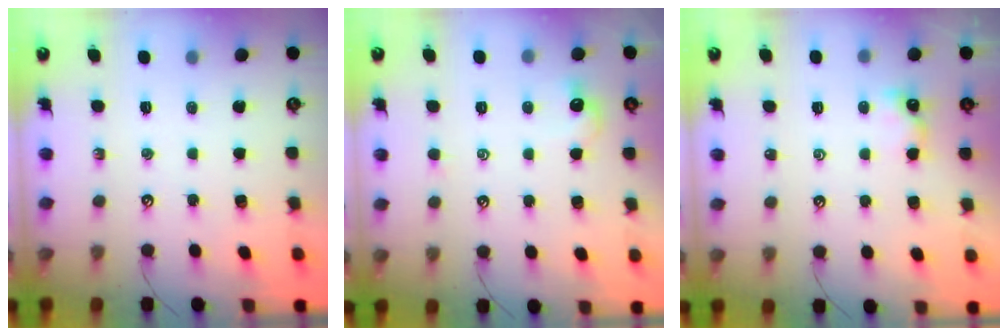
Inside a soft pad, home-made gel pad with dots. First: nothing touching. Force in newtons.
{"total": 0.8, "press": 0.6, "slide": 0.6}
{"total": 2.2, "press": 2.1, "slide": 0.5}